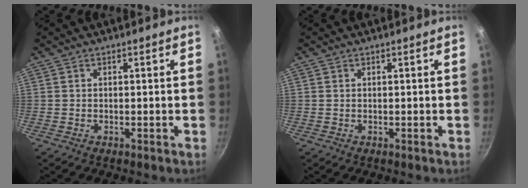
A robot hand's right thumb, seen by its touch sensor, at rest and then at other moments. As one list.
[{"total": 0.0}]